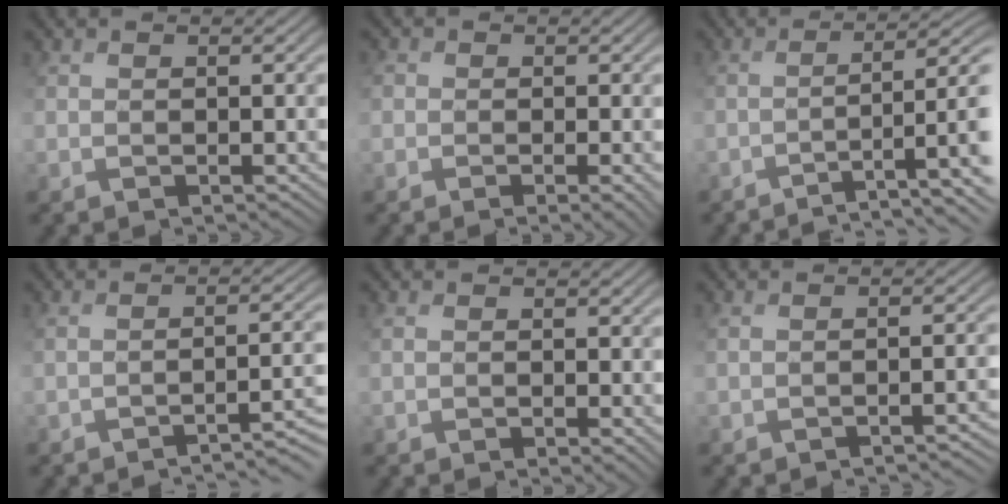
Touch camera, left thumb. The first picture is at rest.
{"total": 3.2, "force": [-1.5, 2.0, 2.0], "torque": [-0.027, -0.007, -0.015]}
{"total": 7.1, "force": [-2.7, 1.3, 6.4], "torque": [-0.090, 0.008, -0.040]}
{"total": 5.1, "force": [-3.1, 0.8, 3.9], "torque": [-0.037, 0.009, -0.043]}
{"total": 0.6, "force": [0.3, -0.1, 0.5], "torque": [-0.007, 0.002, 0.006]}
{"total": 1.9, "force": [-1.2, 0.0, 1.4], "torque": [-0.002, 0.014, -0.023]}